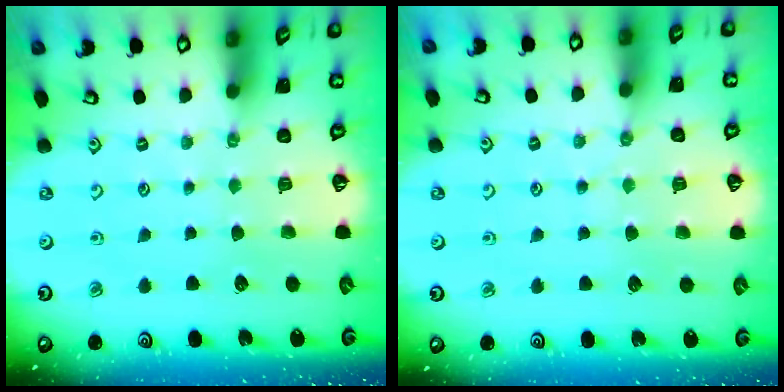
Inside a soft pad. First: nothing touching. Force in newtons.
{"total": 4.5, "press": 4.4, "slide": 0.4}